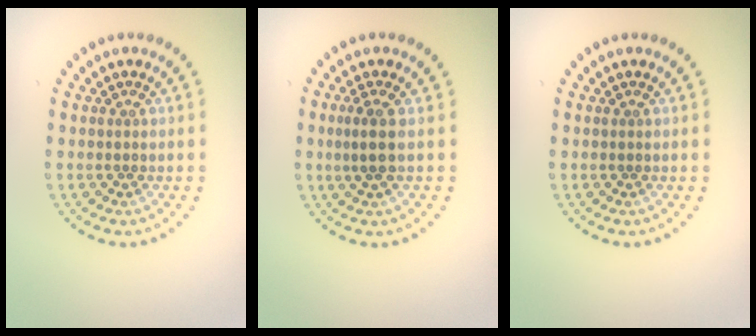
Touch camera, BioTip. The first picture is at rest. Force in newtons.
{"total": 2.0, "press": 1.6, "slide": 1.2}
{"total": 0.0}